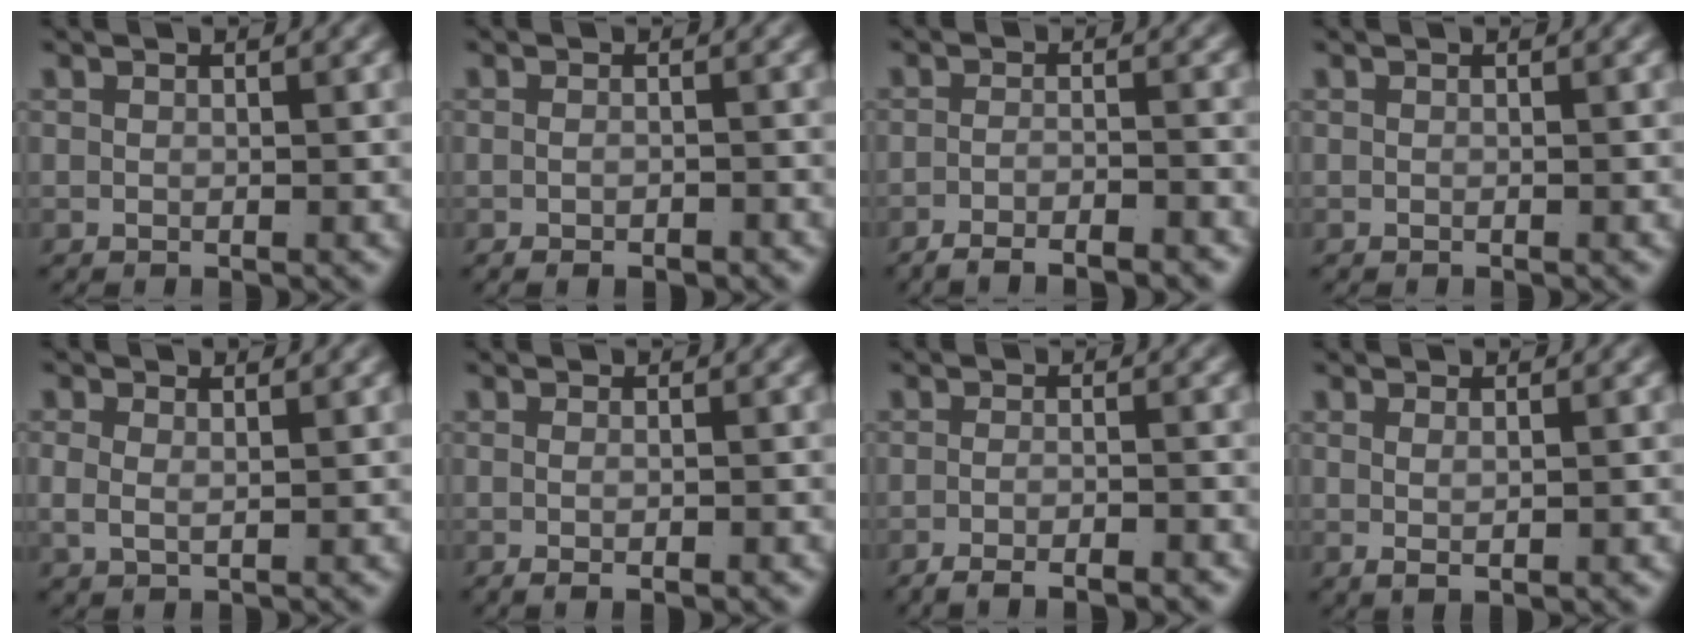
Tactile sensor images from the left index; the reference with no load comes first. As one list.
[{"total": 1.8, "force": [-1.7, 0.1, 0.7], "torque": [-0.012, -0.009, -0.022]}, {"total": 4.9, "force": [-4.6, 0.7, 1.5], "torque": [-0.023, -0.012, -0.073]}, {"total": 0.0}, {"total": 1.8, "force": [0.8, 0.9, 1.3], "torque": [-0.038, -0.015, 0.025]}, {"total": 1.5, "force": [-1.1, -0.3, 1.0], "torque": [-0.019, -0.006, -0.012]}, {"total": 3.8, "force": [-3.5, 0.5, 1.4], "torque": [-0.024, -0.008, -0.054]}, {"total": 1.2, "force": [0.2, -0.4, 1.1], "torque": [-0.020, -0.011, 0.016]}]